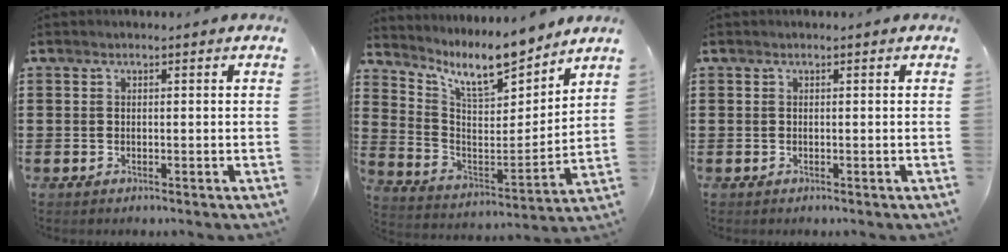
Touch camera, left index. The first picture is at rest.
{"total": 11.0, "force": [9.2, 2.6, 5.5], "torque": [-0.125, -0.057, 0.160]}
{"total": 0.0}